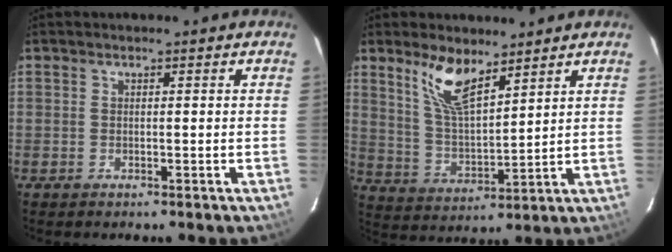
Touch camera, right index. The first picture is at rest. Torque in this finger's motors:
{"motor_torque": [0.71, 0.70, 0.27, 0.13]}